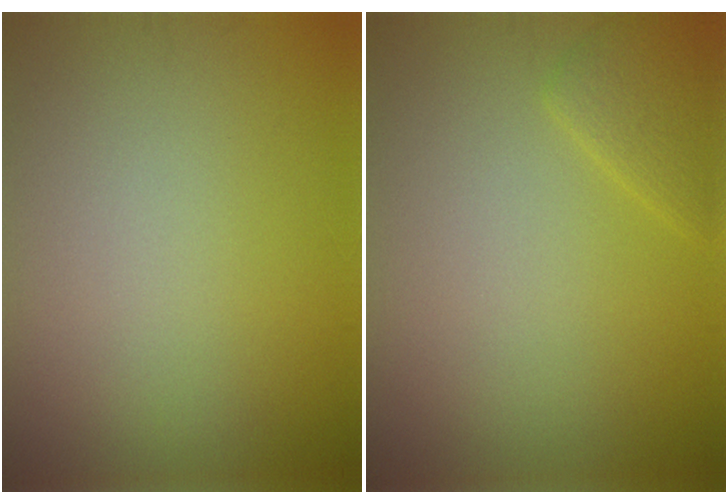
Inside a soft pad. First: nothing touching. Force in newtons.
{"total": 1.9, "press": 1.9, "slide": 0.1}